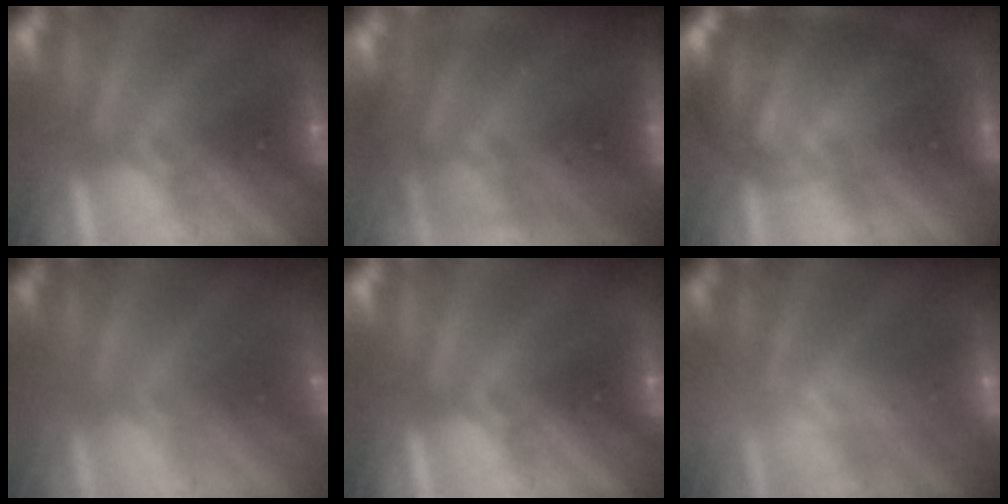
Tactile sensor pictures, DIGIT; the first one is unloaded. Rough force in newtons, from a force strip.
{"total": 9.6}
{"total": 5.7}
{"total": 3.2}
{"total": 0.0}
{"total": 2.5}